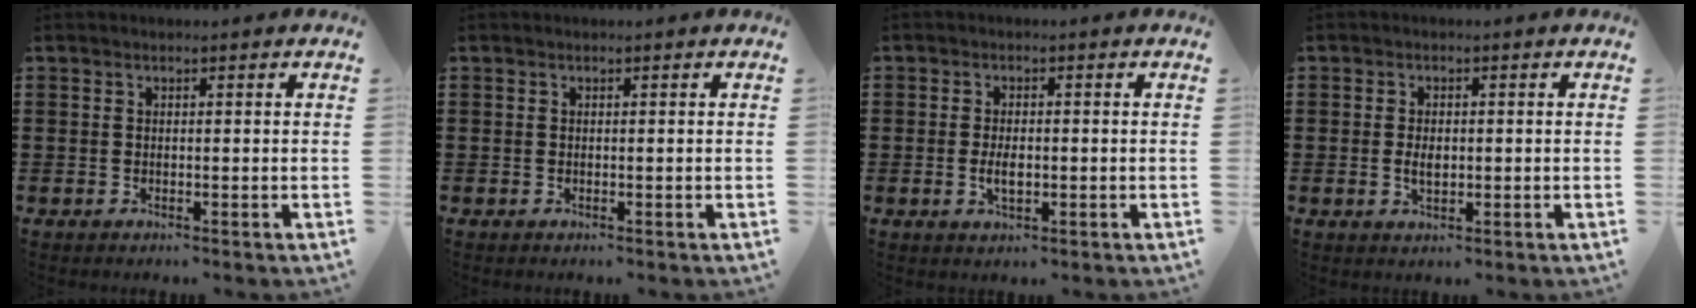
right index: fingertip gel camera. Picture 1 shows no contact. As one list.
[{"total": 0.0}, {"total": 3.0, "force": [-0.5, 1.3, 2.6], "torque": [-0.048, 0.002, -0.007]}, {"total": 2.3, "force": [-0.1, 1.3, 2.0], "torque": [-0.037, 0.003, -0.002]}]